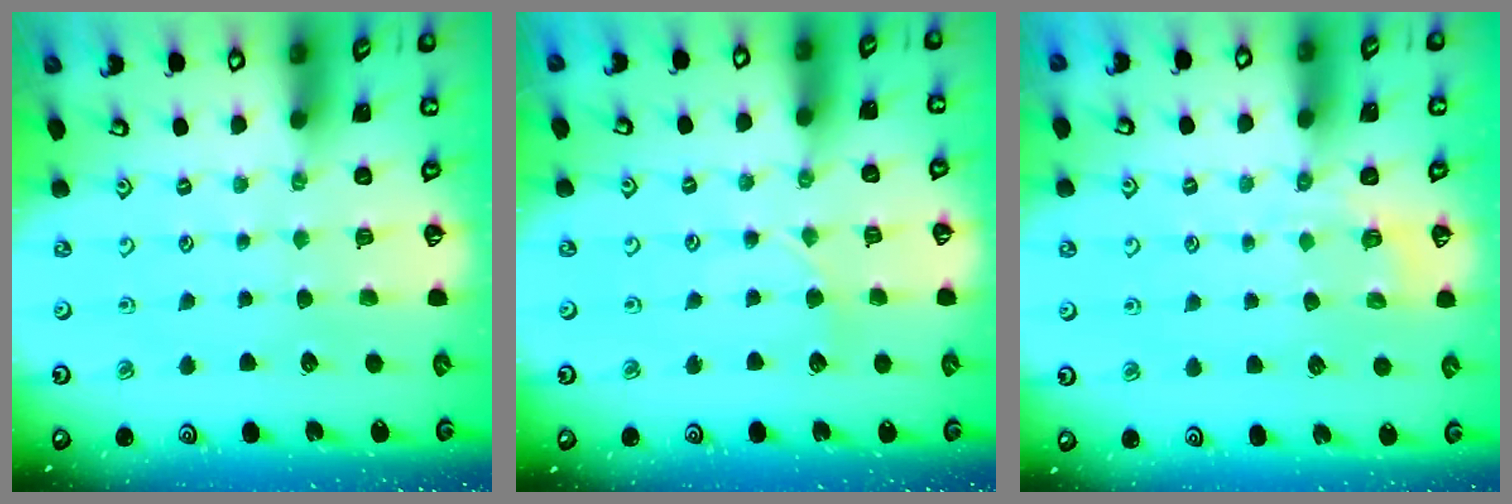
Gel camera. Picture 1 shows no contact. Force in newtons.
{"total": 2.2, "press": 2.2, "slide": 0.3}
{"total": 2.3, "press": 1.7, "slide": 1.6}